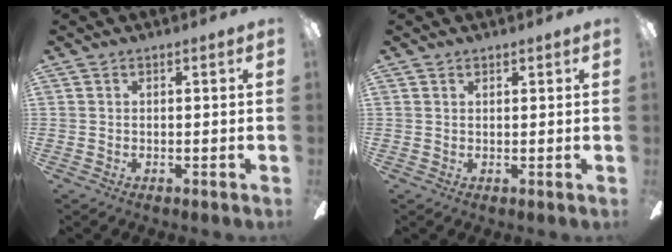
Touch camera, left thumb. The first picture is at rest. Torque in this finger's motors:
{"motor_torque": [-0.01, -0.11, -0.41, 0.19, 0.03]}